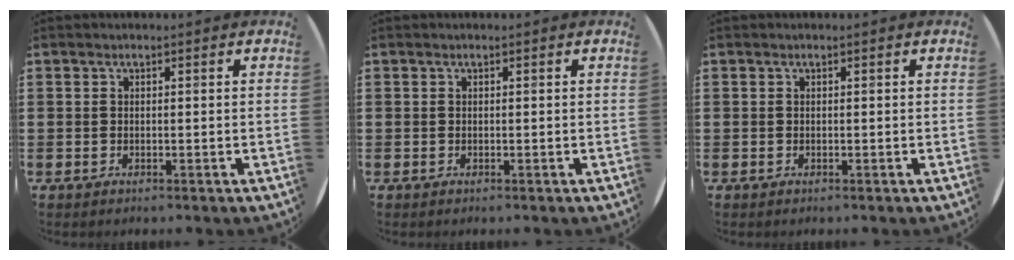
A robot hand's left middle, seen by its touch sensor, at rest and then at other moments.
{"total": 0.0}
{"total": 0.0}